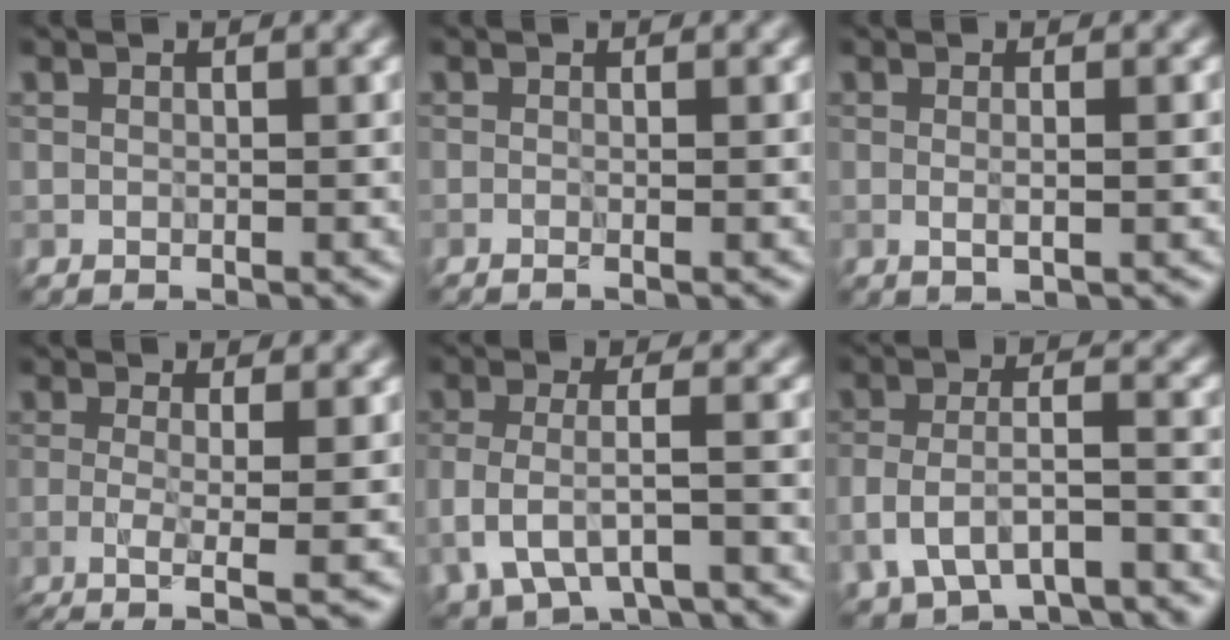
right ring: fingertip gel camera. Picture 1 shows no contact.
{"total": 1.9, "force": [0.0, 1.0, 1.6], "torque": [-0.005, -0.005, -0.021]}
{"total": 1.8, "force": [0.0, 0.4, 1.8], "torque": [-0.027, 0.000, -0.002]}
{"total": 4.5, "force": [-1.1, 1.1, 4.3], "torque": [-0.071, -0.008, -0.029]}
{"total": 4.7, "force": [-1.7, 2.2, 3.9], "torque": [-0.085, -0.013, -0.030]}
{"total": 6.5, "force": [-3.5, 3.1, 4.6], "torque": [-0.090, -0.007, -0.065]}